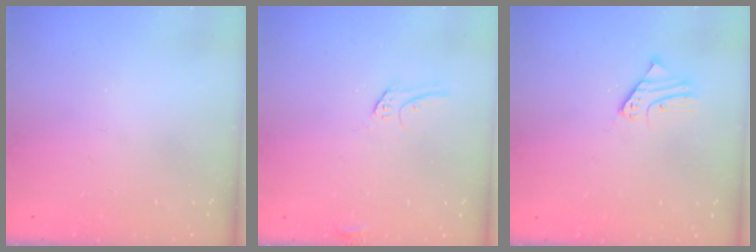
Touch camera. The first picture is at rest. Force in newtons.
{"total": 6.5, "press": 6.5, "slide": 0.4}
{"total": 2.5, "press": 2.5, "slide": 0.2}